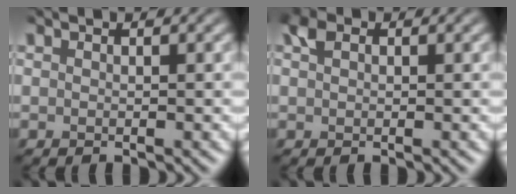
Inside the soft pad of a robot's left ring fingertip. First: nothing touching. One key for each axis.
{"total": 1.7, "fx": 0.3, "fy": 1.2, "fz": 1.0, "tx": -0.023, "ty": 0.004, "tz": 0.001}